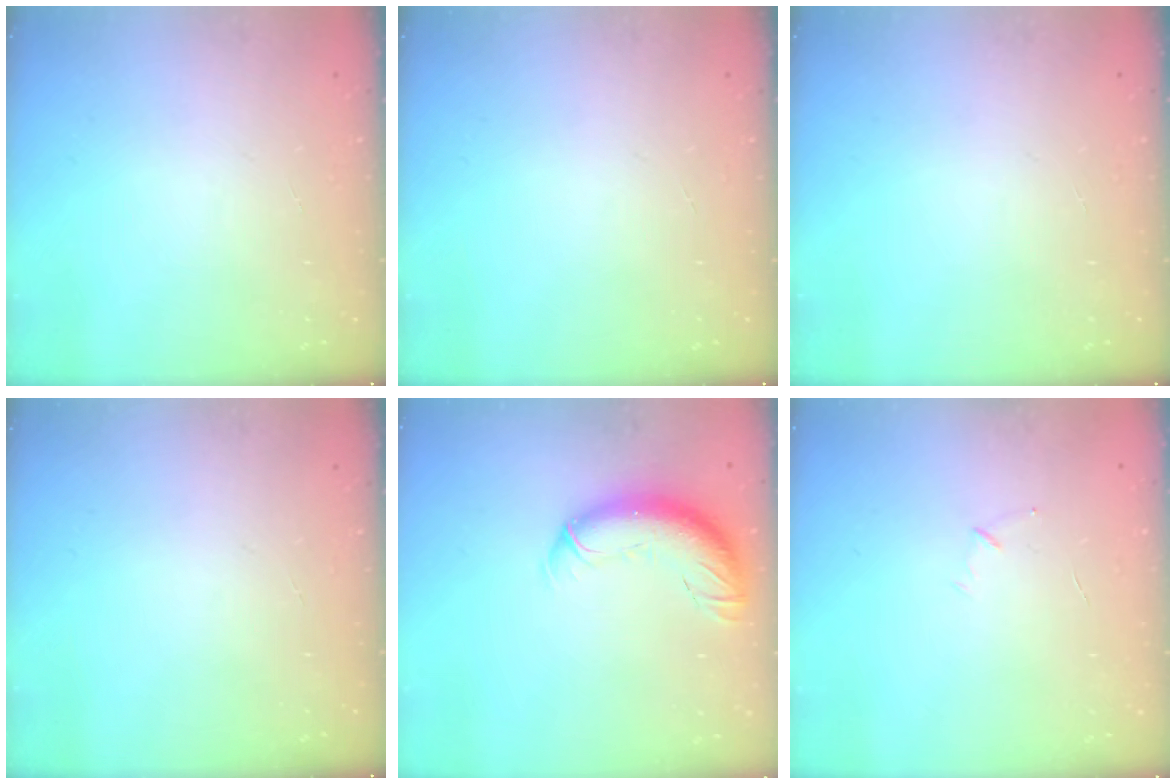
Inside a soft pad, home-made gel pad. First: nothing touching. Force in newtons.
{"total": 0.0}
{"total": 0.0}
{"total": 0.0}
{"total": 13.1, "press": 12.7, "slide": 3.3}
{"total": 3.7, "press": 3.6, "slide": 0.9}